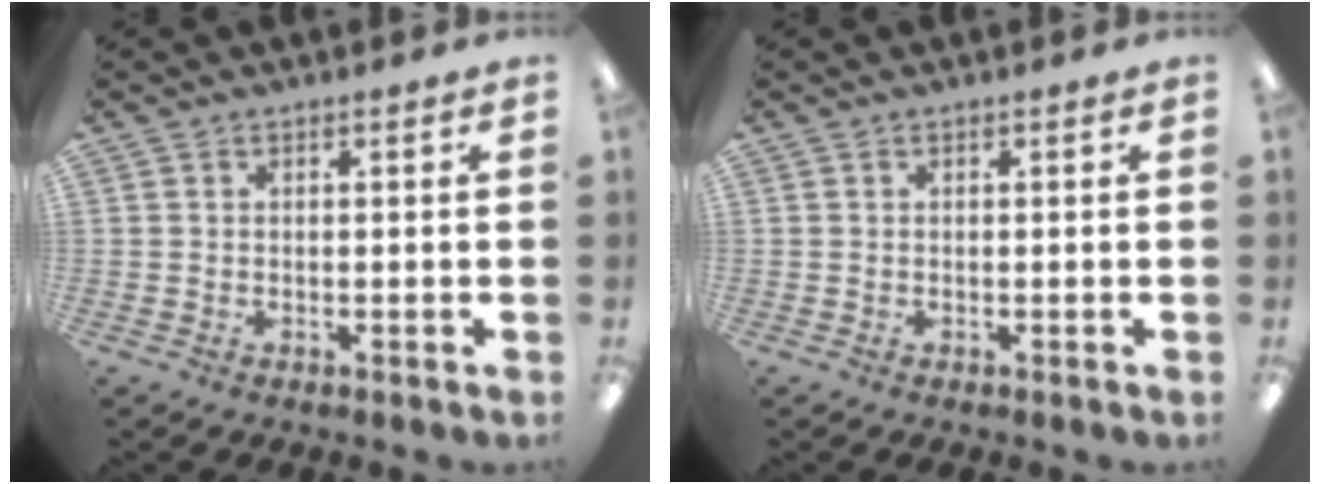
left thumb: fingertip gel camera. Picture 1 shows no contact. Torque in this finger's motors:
{"motor_torque": [0.00, 0.00, 0.01, 0.00, 0.00]}